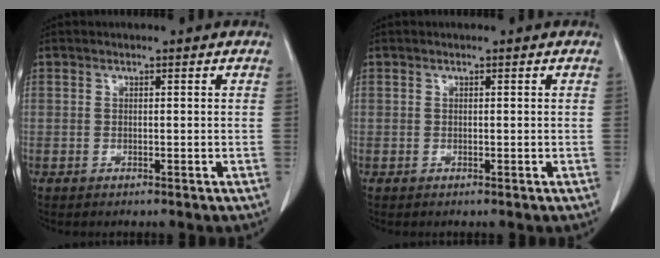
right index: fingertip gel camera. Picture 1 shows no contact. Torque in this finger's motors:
{"motor_torque": [0.01, -0.01, 0.00, 0.00]}